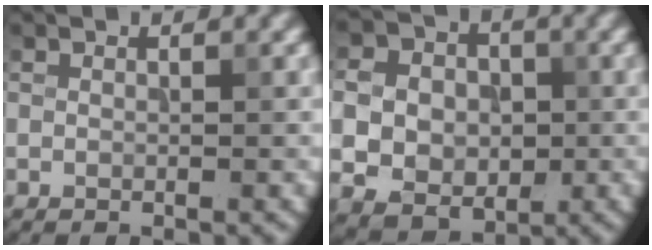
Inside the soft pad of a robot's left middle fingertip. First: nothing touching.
{"total": 8.5, "force": [-0.2, 7.3, 4.4], "torque": [-0.094, 0.006, -0.013]}